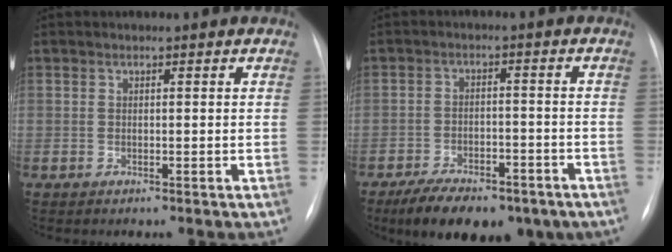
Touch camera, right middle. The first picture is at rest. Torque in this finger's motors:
{"motor_torque": [1.09, -1.05, 0.51, 0.11]}